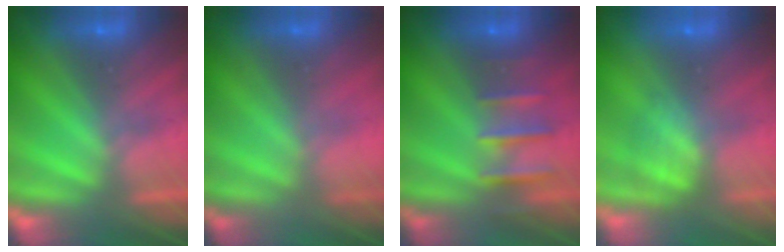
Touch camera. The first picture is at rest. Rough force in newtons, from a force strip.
{"total": 2.4}
{"total": 2.5}
{"total": 8.7}